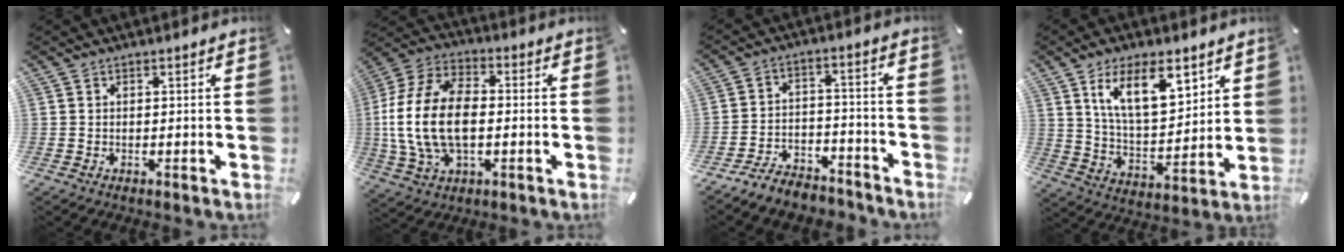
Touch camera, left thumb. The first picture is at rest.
{"total": 16.2, "force": [-1.9, 10.3, 12.4], "torque": [-0.282, 0.001, -0.036]}
{"total": 7.7, "force": [-6.5, 3.4, 2.3], "torque": [-0.033, 0.036, -0.121]}
{"total": 15.8, "force": [8.8, 7.7, 10.6], "torque": [-0.182, -0.027, 0.155]}